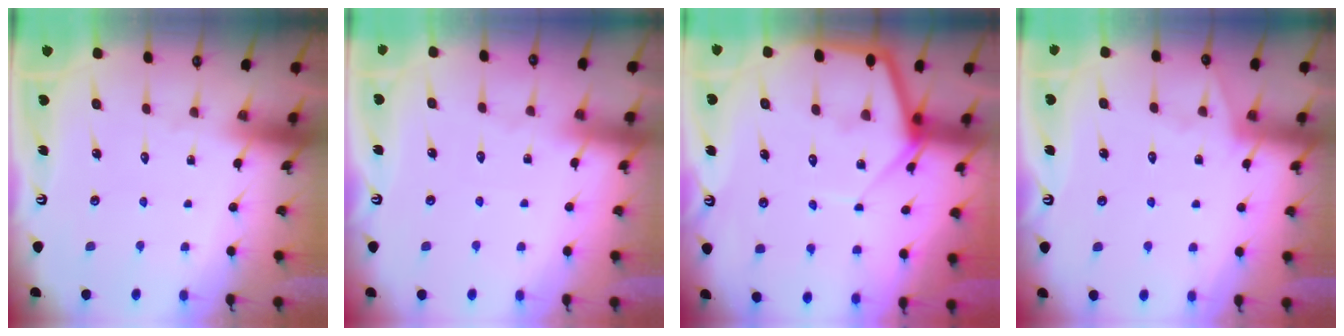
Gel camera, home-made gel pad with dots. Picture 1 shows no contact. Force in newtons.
{"total": 2.5, "press": 2.4, "slide": 0.4}
{"total": 9.2, "press": 9.1, "slide": 0.9}
{"total": 4.6, "press": 4.6, "slide": 0.6}